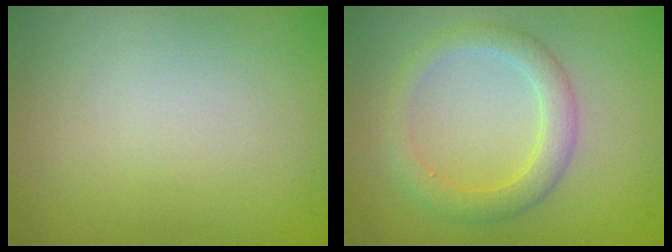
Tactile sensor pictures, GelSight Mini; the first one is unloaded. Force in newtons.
{"total": 2.9, "press": 2.9, "slide": 0.1}